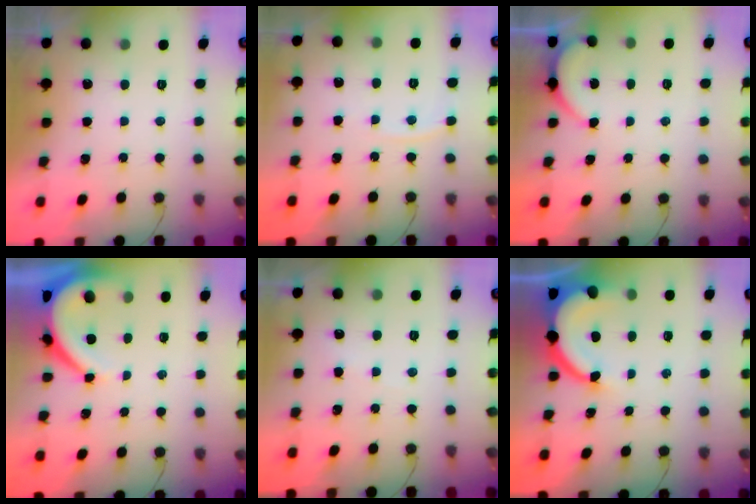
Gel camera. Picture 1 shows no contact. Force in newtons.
{"total": 3.9, "press": 3.9, "slide": 0.6}
{"total": 2.8, "press": 2.8, "slide": 0.3}
{"total": 6.3, "press": 6.2, "slide": 0.6}
{"total": 1.8, "press": 1.7, "slide": 0.4}
{"total": 9.0, "press": 8.9, "slide": 0.7}